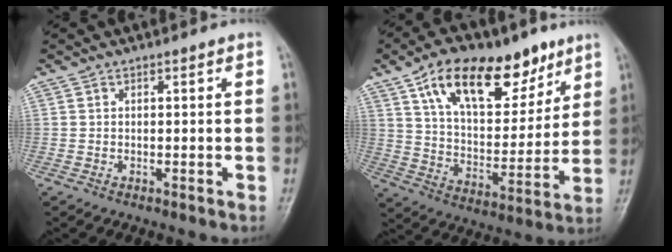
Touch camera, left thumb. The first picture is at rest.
{"total": 21.2, "force": [12.3, 10.6, 13.6], "torque": [-0.174, -0.037, 0.211]}